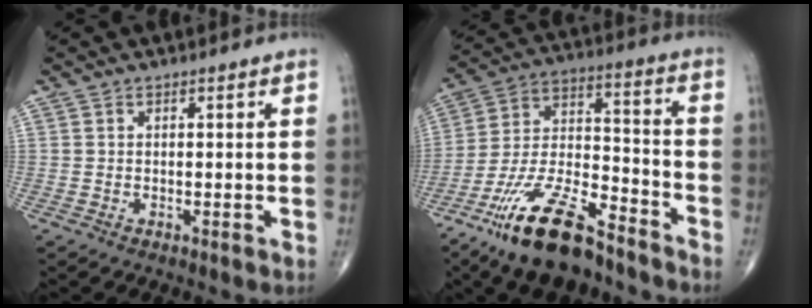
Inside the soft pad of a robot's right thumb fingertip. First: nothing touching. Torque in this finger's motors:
{"motor_torque": [2.69, 1.37, 1.26, -1.50, 0.16]}